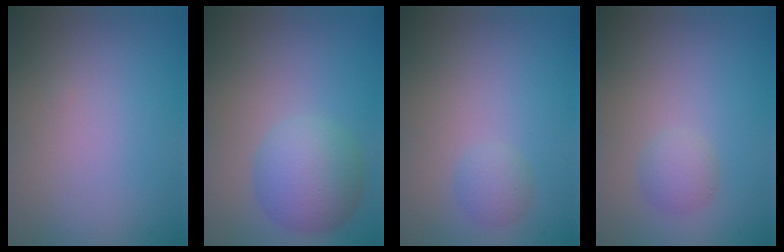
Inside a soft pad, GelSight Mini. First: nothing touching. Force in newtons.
{"total": 5.3, "press": 5.3, "slide": 0.1}
{"total": 1.4, "press": 1.4, "slide": 0.0}
{"total": 1.7, "press": 1.7, "slide": 0.1}